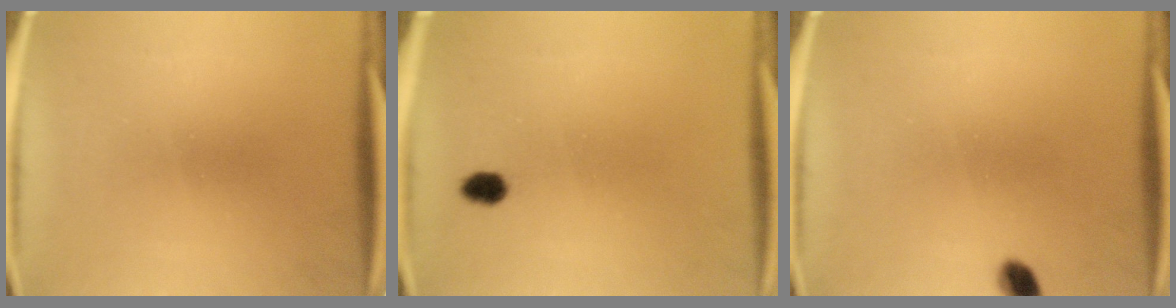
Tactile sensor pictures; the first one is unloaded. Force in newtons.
{"total": 2.3}
{"total": 2.9}